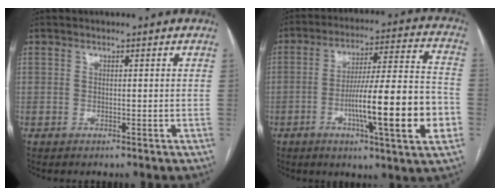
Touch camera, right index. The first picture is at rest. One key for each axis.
{"total": 18.4, "fx": -5.0, "fy": 1.1, "fz": 17.7, "tx": -0.260, "ty": 0.006, "tz": -0.074}